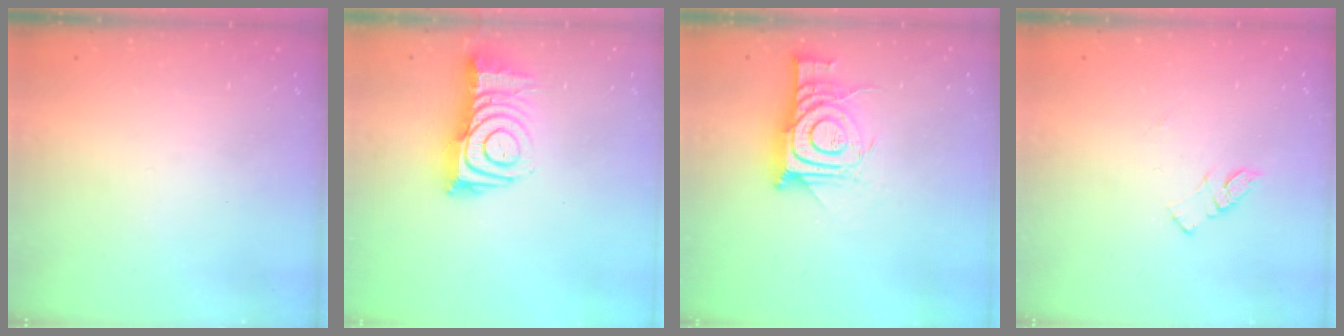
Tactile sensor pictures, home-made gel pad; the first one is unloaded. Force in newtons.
{"total": 12.6, "press": 12.5, "slide": 1.0}
{"total": 12.7, "press": 12.6, "slide": 1.1}
{"total": 5.6, "press": 5.6, "slide": 0.8}